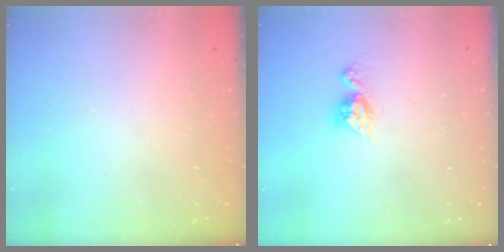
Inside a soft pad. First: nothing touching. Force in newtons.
{"total": 8.7, "press": 8.7, "slide": 0.8}